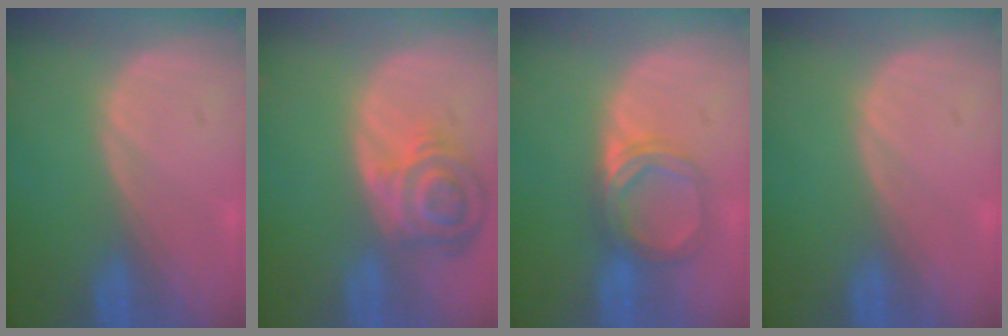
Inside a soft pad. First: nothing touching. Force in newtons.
{"total": 7.8, "press": 7.0, "slide": 3.6}
{"total": 5.3, "press": 5.0, "slide": 1.8}
{"total": 0.0}